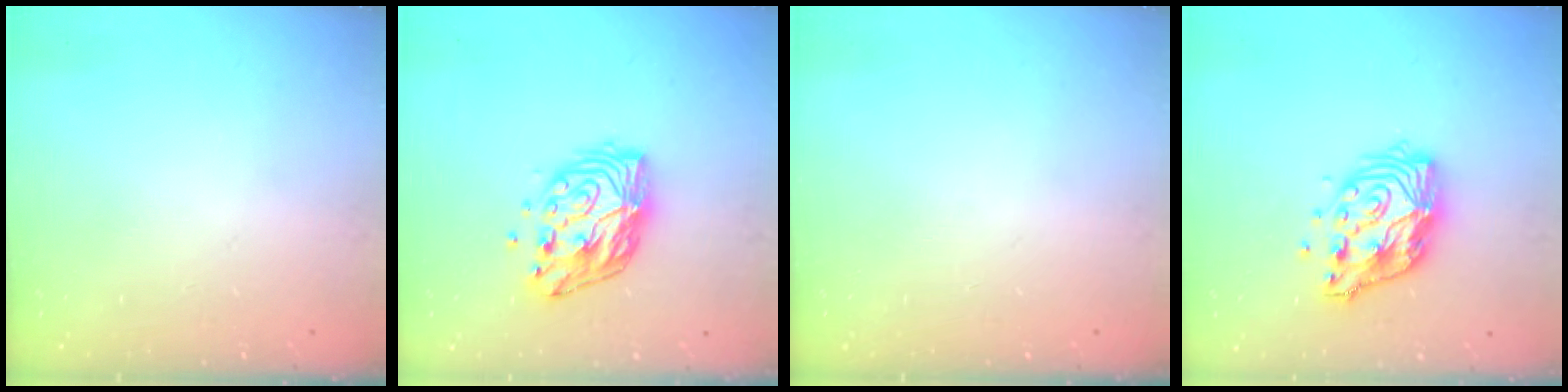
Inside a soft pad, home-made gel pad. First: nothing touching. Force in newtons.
{"total": 11.7, "press": 11.7, "slide": 0.8}
{"total": 0.0}
{"total": 12.4, "press": 12.3, "slide": 1.1}